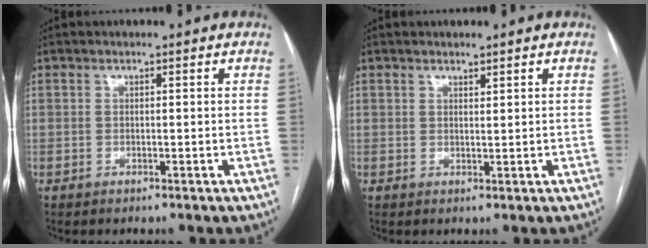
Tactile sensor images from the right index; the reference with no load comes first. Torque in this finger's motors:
{"motor_torque": [-0.07, 0.14, -0.06, -0.01]}